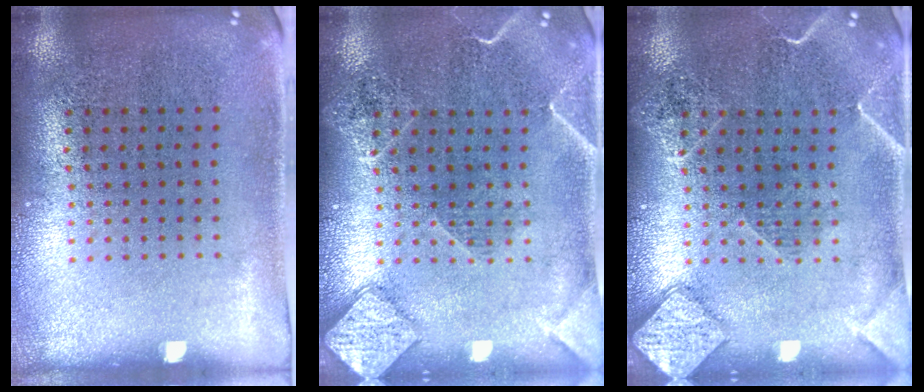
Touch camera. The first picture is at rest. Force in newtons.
{"total": 2.8, "press": 2.8, "slide": 0.3}
{"total": 2.8, "press": 2.8, "slide": 0.3}